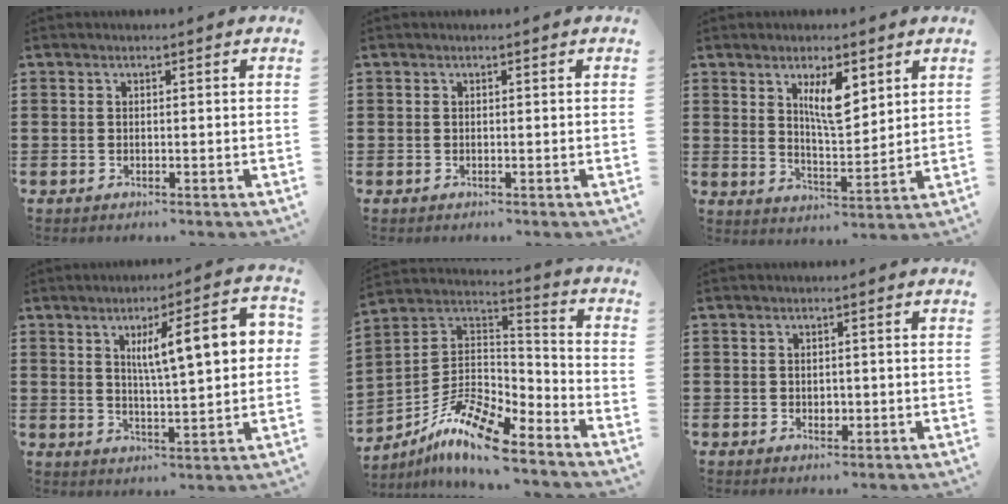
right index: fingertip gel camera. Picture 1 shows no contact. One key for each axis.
{"total": 0.0}
{"total": 6.8, "fx": 3.5, "fy": 2.2, "fz": 5.4, "tx": -0.098, "ty": -0.006, "tz": 0.057}
{"total": 10.7, "fx": 3.1, "fy": 2.4, "fz": 10.0, "tx": -0.166, "ty": 0.003, "tz": 0.044}
{"total": 11.4, "fx": -8.4, "fy": 3.2, "fz": 7.0, "tx": -0.146, "ty": 0.015, "tz": -0.169}
{"total": 1.3, "fx": -0.1, "fy": 0.9, "fz": 0.8, "tx": -0.016, "ty": 0.004, "tz": -0.003}